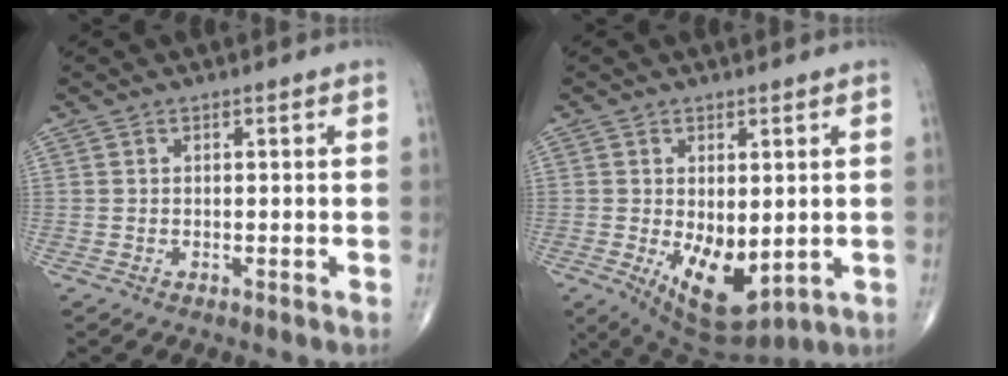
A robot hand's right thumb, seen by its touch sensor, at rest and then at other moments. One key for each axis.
{"total": 11.6, "fx": -1.7, "fy": 6.0, "fz": 9.8, "tx": -0.139, "ty": -0.021, "tz": -0.002}